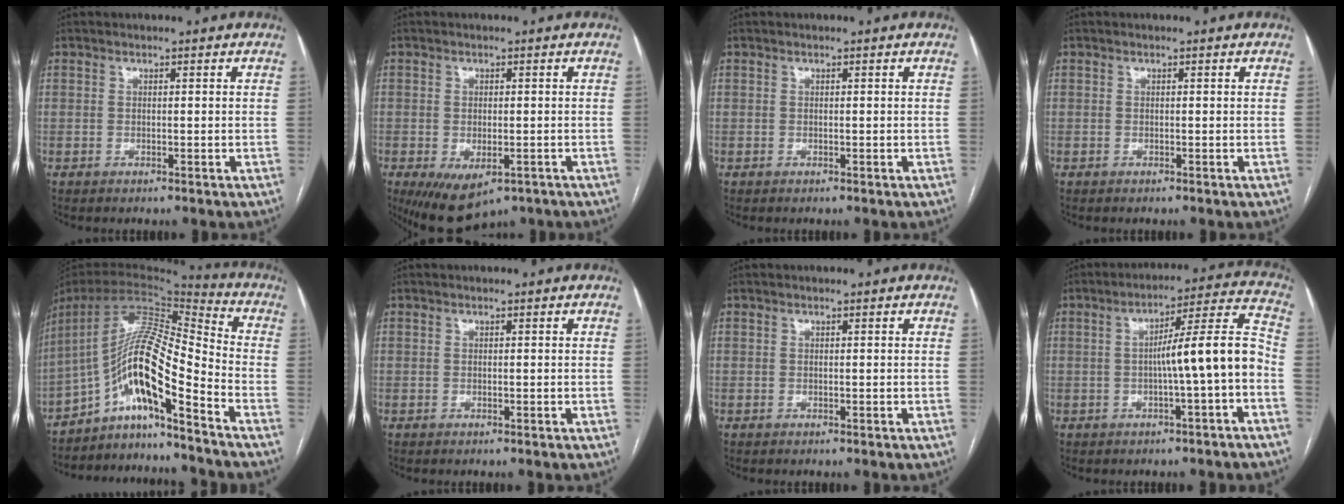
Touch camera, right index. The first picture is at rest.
{"total": 8.8, "force": [-4.6, 4.3, 6.1], "torque": [-0.108, -0.018, -0.060]}
{"total": 0.0}
{"total": 0.0}
{"total": 15.0, "force": [-8.7, 0.9, 12.2], "torque": [-0.222, 0.023, -0.151]}
{"total": 0.0}
{"total": 0.0}
{"total": 10.3, "force": [-2.3, -0.3, 10.0], "torque": [-0.144, 0.029, -0.035]}